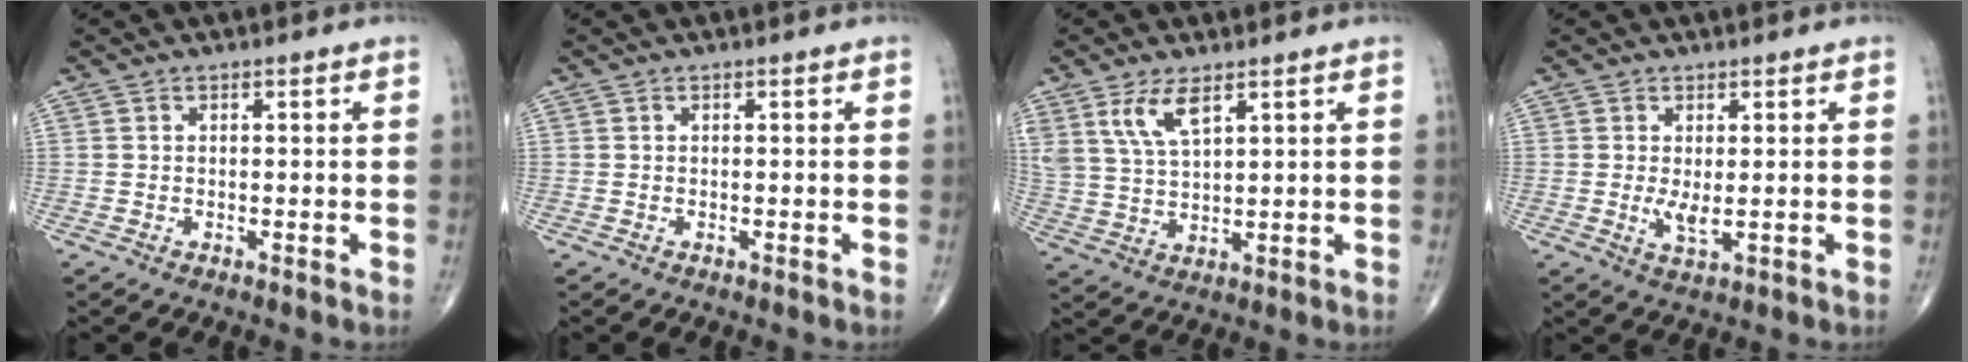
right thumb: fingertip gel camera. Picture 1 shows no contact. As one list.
[{"total": 0.0}, {"total": 7.1, "force": [4.1, 2.8, 5.1], "torque": [-0.100, -0.017, 0.089]}, {"total": 2.7, "force": [0.1, 1.0, 2.5], "torque": [-0.052, -0.010, 0.010]}]